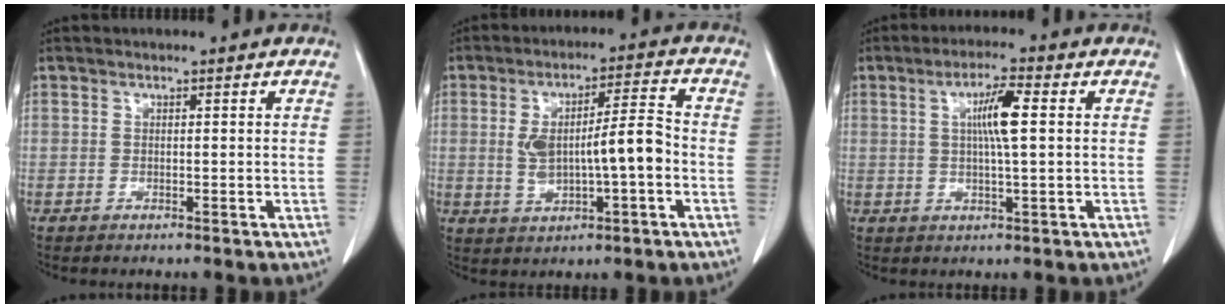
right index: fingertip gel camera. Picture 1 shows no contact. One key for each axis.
{"total": 9.5, "fx": -0.7, "fy": 2.2, "fz": 9.2, "tx": -0.165, "ty": 0.020, "tz": -0.003}
{"total": 5.9, "fx": 1.2, "fy": 0.3, "fz": 5.8, "tx": -0.106, "ty": 0.002, "tz": 0.018}